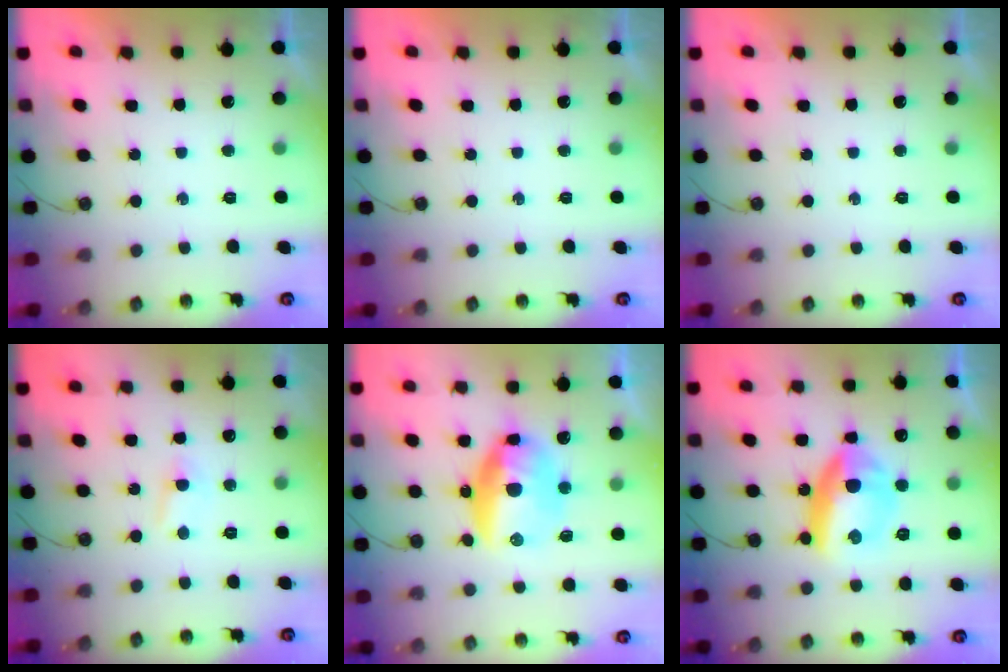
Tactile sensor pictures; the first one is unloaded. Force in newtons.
{"total": 0.0}
{"total": 0.0}
{"total": 4.0, "press": 3.9, "slide": 0.5}
{"total": 17.5, "press": 15.4, "slide": 8.3}
{"total": 13.6, "press": 13.5, "slide": 0.6}